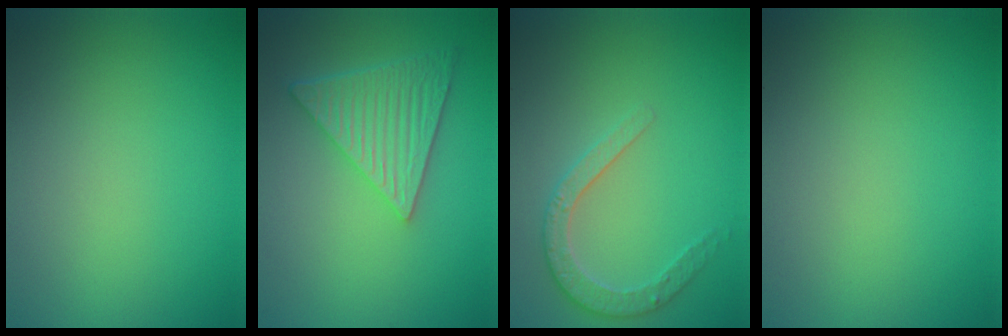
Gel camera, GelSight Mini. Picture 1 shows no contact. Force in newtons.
{"total": 5.9, "press": 4.4, "slide": 3.9}
{"total": 2.9, "press": 2.8, "slide": 0.7}
{"total": 0.0}